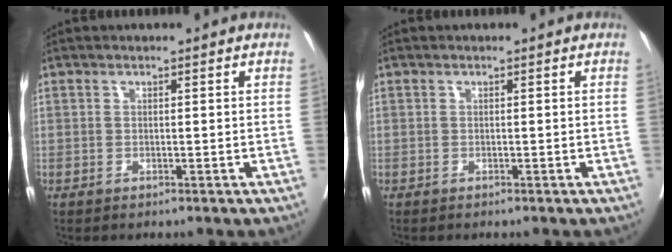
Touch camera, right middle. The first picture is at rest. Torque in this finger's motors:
{"motor_torque": [0.02, -0.04, 0.01, 0.01]}